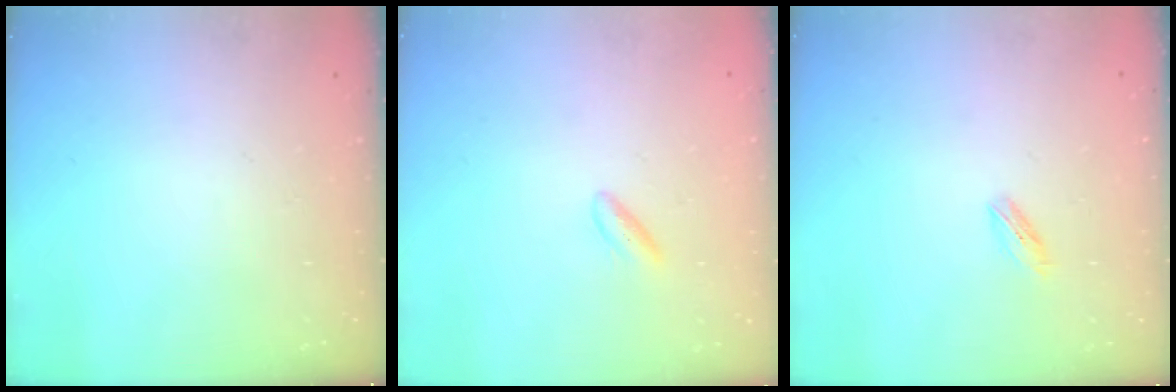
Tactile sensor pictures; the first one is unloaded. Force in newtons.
{"total": 2.7, "press": 2.4, "slide": 1.1}
{"total": 3.5, "press": 3.4, "slide": 0.9}